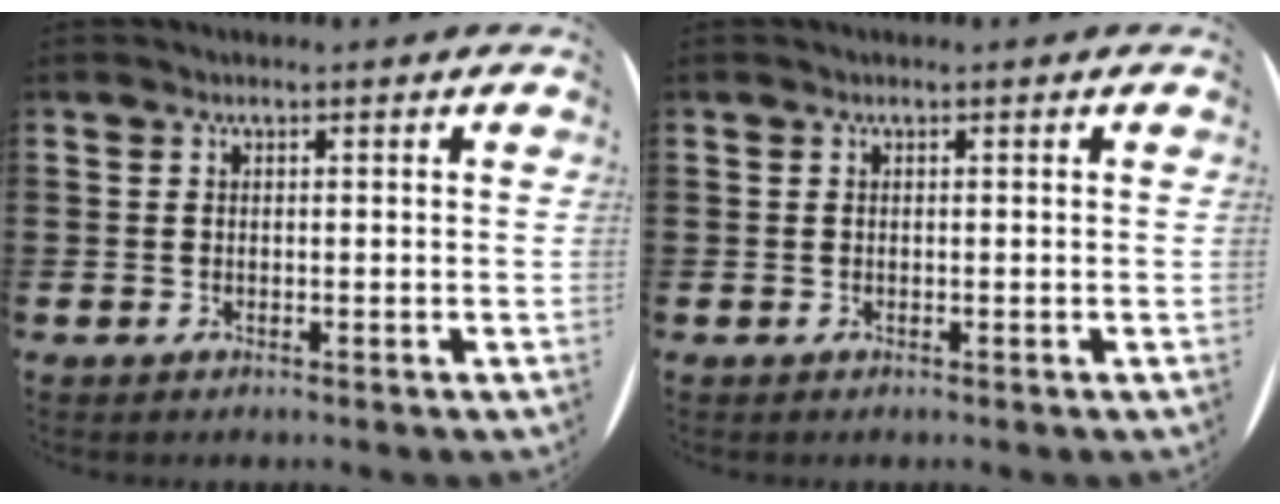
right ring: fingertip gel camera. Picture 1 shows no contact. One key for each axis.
{"total": 0.0}